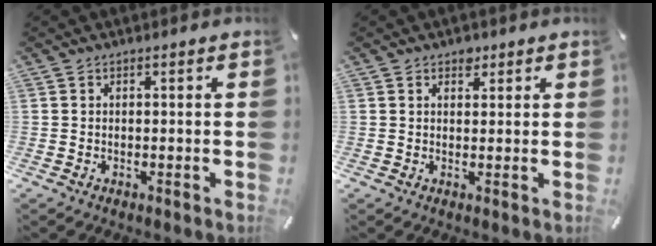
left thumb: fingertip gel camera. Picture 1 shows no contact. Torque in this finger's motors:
{"motor_torque": [0.04, -0.32, 0.07, 0.18, 0.05]}